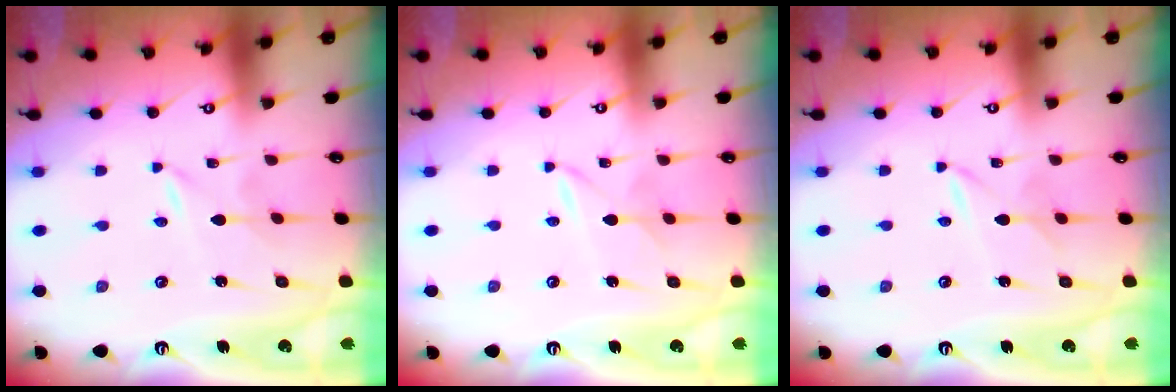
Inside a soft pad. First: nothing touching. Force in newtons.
{"total": 2.5, "press": 2.5, "slide": 0.4}
{"total": 3.3, "press": 3.3, "slide": 0.4}